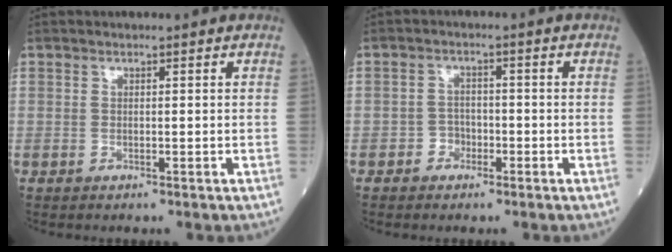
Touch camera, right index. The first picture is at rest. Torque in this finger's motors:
{"motor_torque": [0.01, -0.12, 0.10, -0.01]}